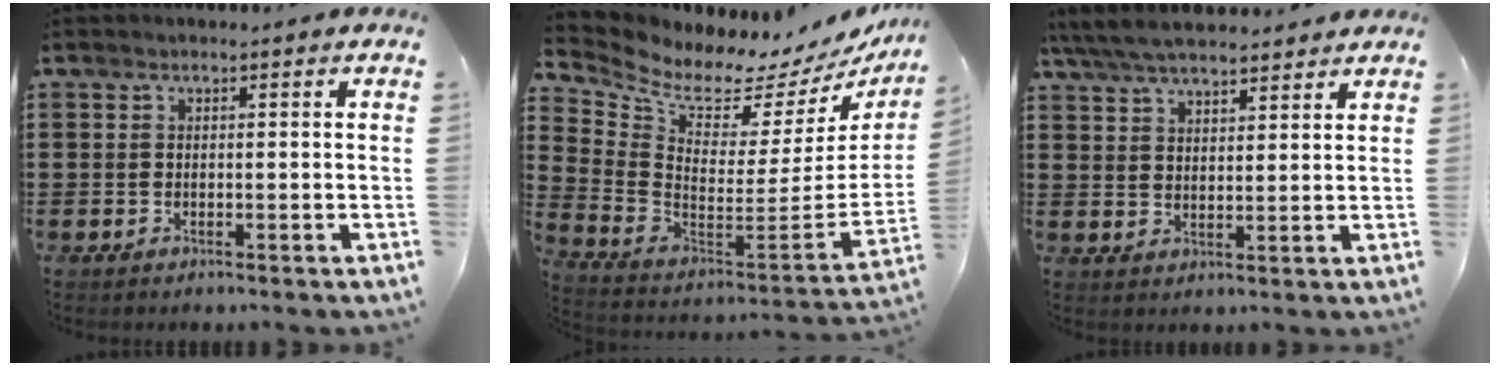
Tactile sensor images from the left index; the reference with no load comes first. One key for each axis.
{"total": 4.4, "fx": 4.0, "fy": 1.4, "fz": 1.3, "tx": -0.060, "ty": -0.060, "tz": 0.061}
{"total": 5.7, "fx": 5.2, "fy": 1.1, "fz": 1.9, "tx": -0.055, "ty": -0.013, "tz": 0.097}